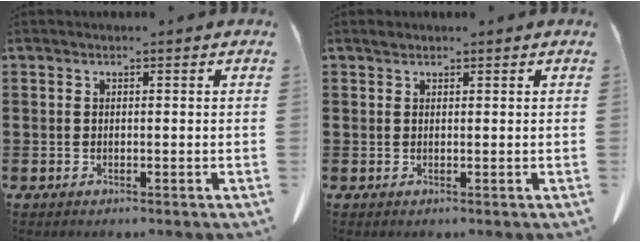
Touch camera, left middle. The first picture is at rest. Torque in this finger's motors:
{"motor_torque": [0.02, 0.00, 0.00, 0.00]}